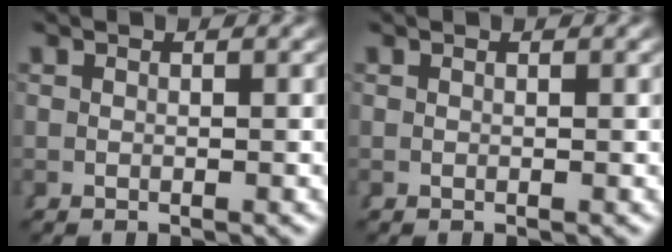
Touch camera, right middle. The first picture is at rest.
{"total": 0.0}